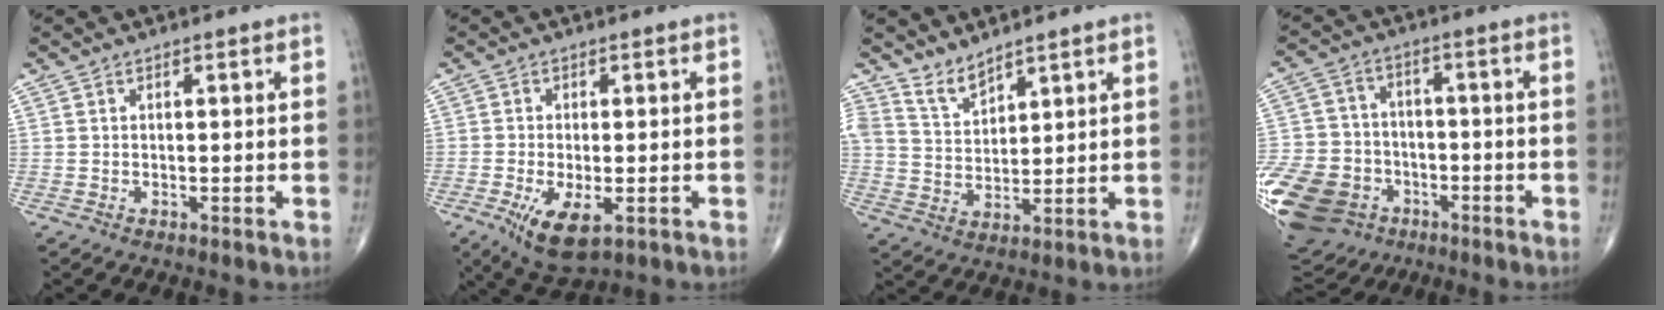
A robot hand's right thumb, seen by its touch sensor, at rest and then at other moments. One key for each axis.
{"total": 8.1, "fx": -3.1, "fy": 3.3, "fz": 6.7, "tx": -0.117, "ty": -0.017, "tz": -0.045}
{"total": 4.6, "fx": 4.2, "fy": 1.5, "fz": 1.0, "tx": -0.009, "ty": -0.037, "tz": 0.095}
{"total": 22.8, "fx": -9.4, "fy": 17.5, "fz": 11.1, "tx": -0.264, "ty": 0.033, "tz": -0.157}